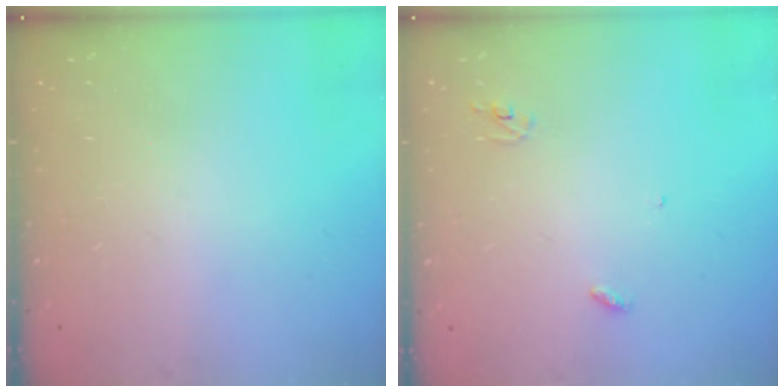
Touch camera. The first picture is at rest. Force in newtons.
{"total": 2.9, "press": 2.9, "slide": 0.2}